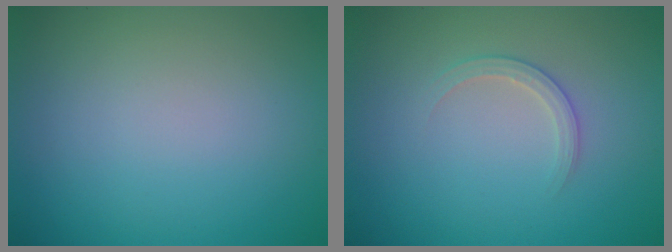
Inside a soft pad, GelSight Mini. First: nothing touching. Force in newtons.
{"total": 1.6, "press": 1.6, "slide": 0.1}